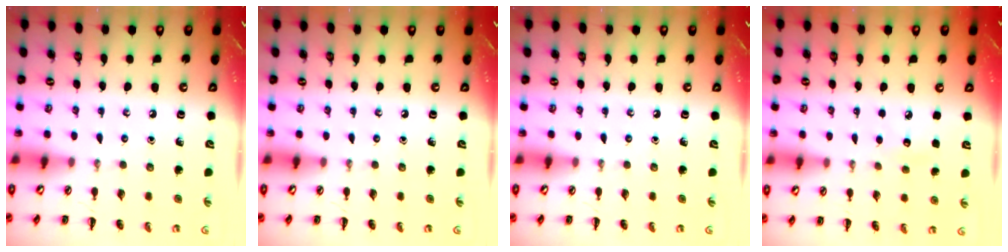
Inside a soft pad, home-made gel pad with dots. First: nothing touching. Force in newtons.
{"total": 0.0}
{"total": 0.0}
{"total": 5.5, "press": 5.3, "slide": 1.4}